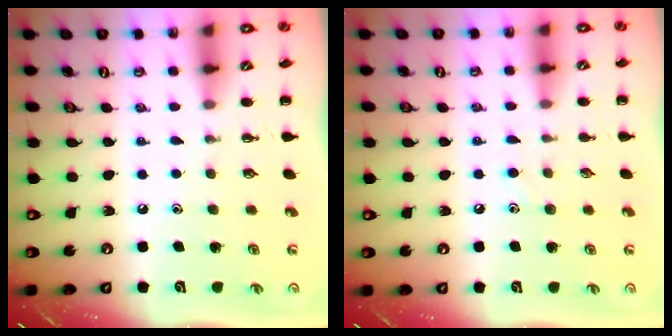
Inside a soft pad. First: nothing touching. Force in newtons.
{"total": 4.5, "press": 4.3, "slide": 1.4}